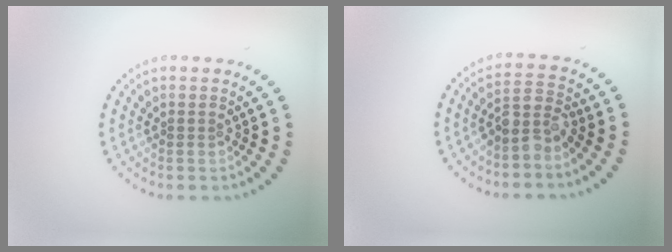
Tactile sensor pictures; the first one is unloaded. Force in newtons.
{"total": 2.9, "press": 2.2, "slide": 1.8}